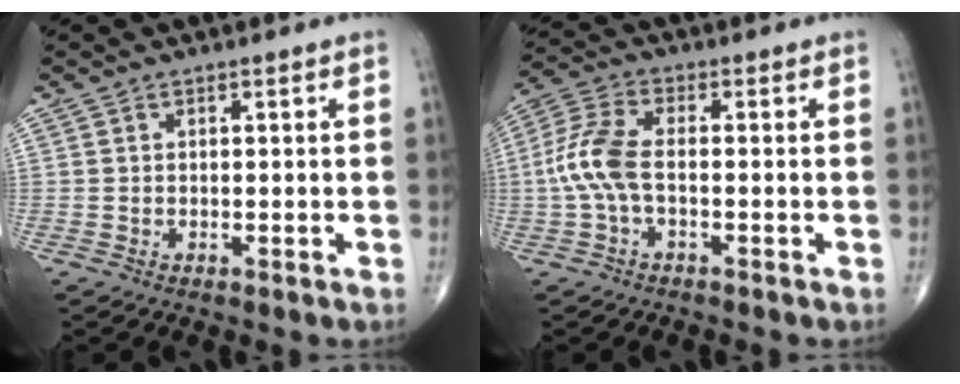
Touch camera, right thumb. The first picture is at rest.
{"total": 7.7, "force": [-1.2, 3.4, 6.8], "torque": [-0.170, 0.021, -0.030]}